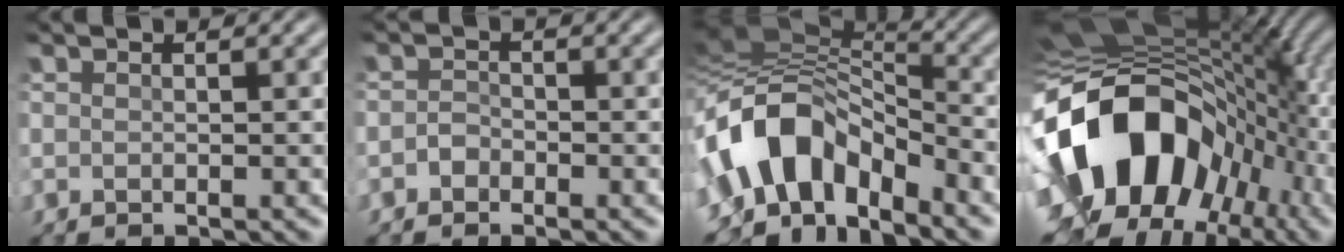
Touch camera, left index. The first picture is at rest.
{"total": 0.9, "force": [-0.6, 0.6, 0.3], "torque": [-0.005, 0.009, -0.014]}
{"total": 10.1, "force": [-3.9, 6.1, 7.0], "torque": [-0.126, 0.020, -0.078]}
{"total": 17.5, "force": [-2.0, 12.8, 11.7], "torque": [-0.225, -0.011, -0.030]}